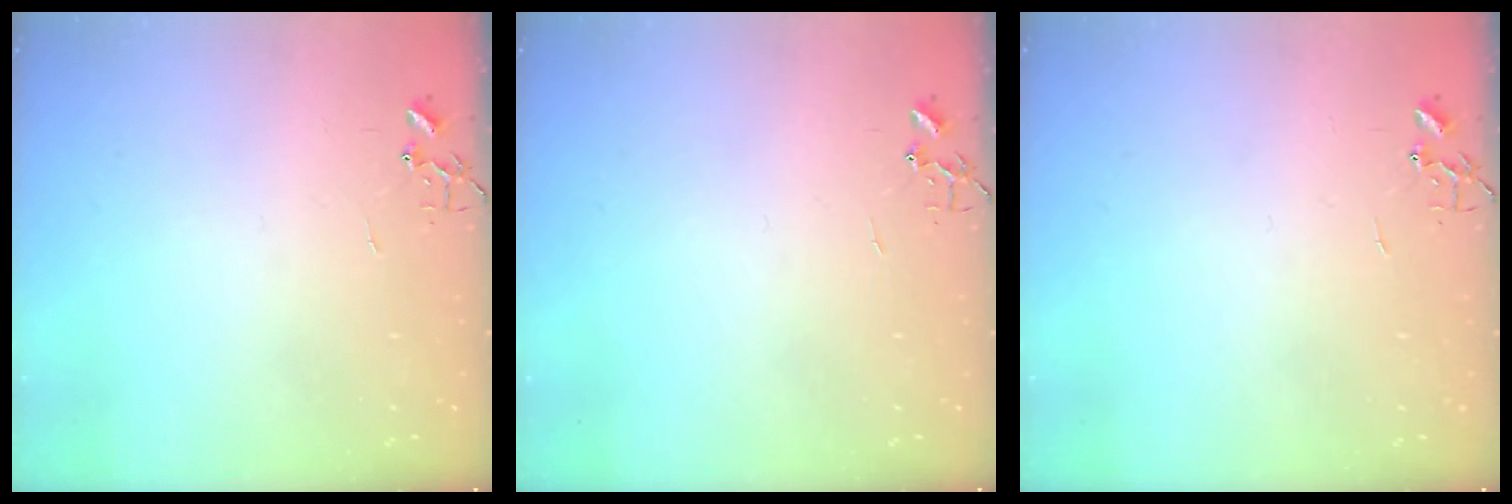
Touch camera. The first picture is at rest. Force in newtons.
{"total": 0.0}
{"total": 0.0}